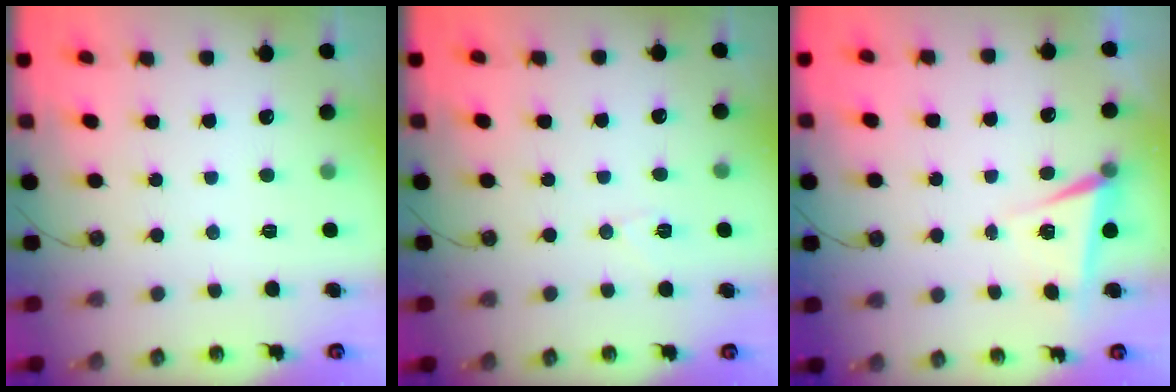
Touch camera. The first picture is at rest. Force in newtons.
{"total": 6.5, "press": 6.4, "slide": 1.3}
{"total": 5.9, "press": 4.4, "slide": 3.8}